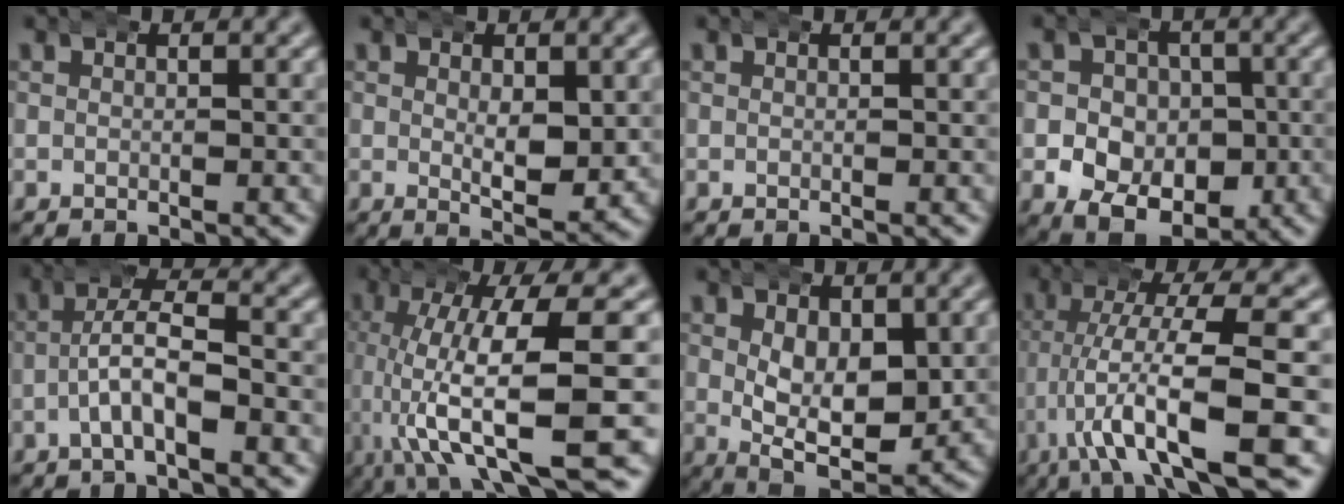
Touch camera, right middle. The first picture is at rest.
{"total": 3.8, "force": [0.3, 1.6, 3.5], "torque": [-0.058, -0.019, 0.010]}
{"total": 0.0}
{"total": 10.0, "force": [-2.8, 8.3, 4.9], "torque": [-0.080, -0.049, -0.032]}
{"total": 4.6, "force": [-1.2, 1.9, 4.0], "torque": [-0.059, 0.009, -0.030]}
{"total": 11.5, "force": [-2.1, 4.8, 10.2], "torque": [-0.190, -0.029, -0.015]}
{"total": 8.5, "force": [0.2, 5.4, 6.5], "torque": [-0.096, -0.025, 0.007]}
{"total": 9.7, "force": [-2.7, 2.8, 8.9], "torque": [-0.164, -0.017, -0.035]}